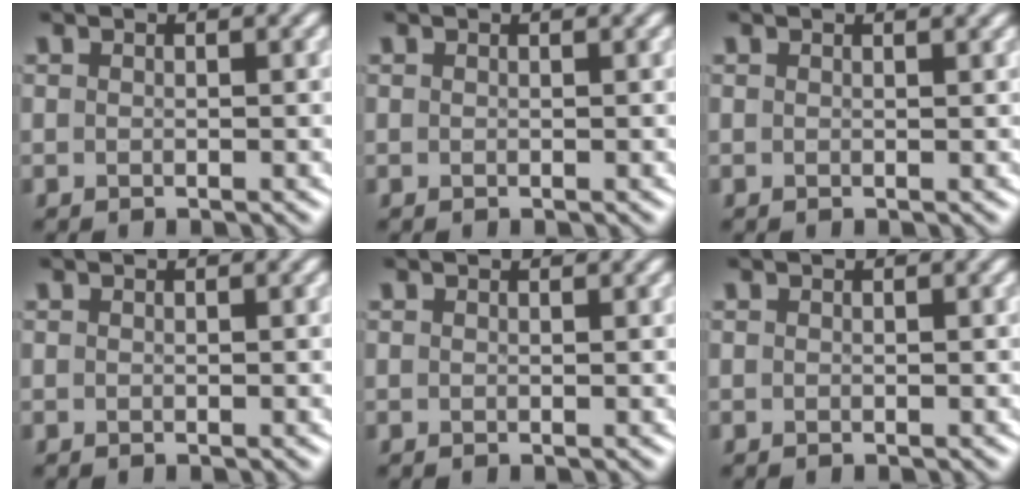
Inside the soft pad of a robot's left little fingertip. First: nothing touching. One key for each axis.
{"total": 0.0}
{"total": 1.0, "fx": 0.8, "fy": 0.3, "fz": 0.4, "tx": -0.003, "ty": 0.000, "tz": 0.009}
{"total": 0.0}
{"total": 0.7, "fx": 0.6, "fy": 0.1, "fz": 0.1, "tx": -0.004, "ty": -0.003, "tz": 0.007}
{"total": 0.0}